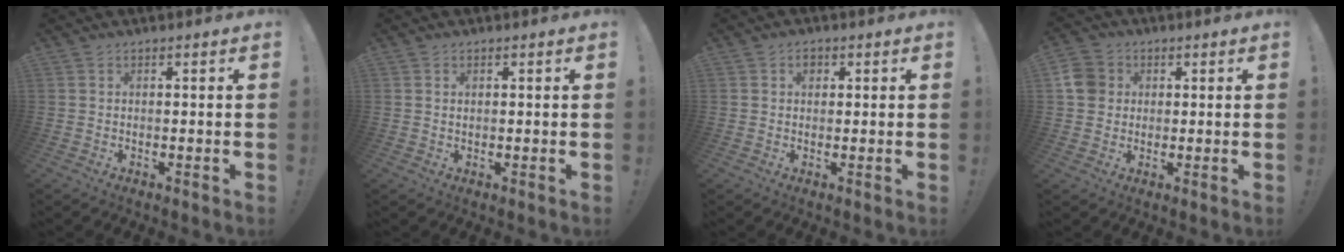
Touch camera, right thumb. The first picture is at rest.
{"total": 0.8, "force": [0.5, 0.5, 0.5], "torque": [-0.013, 0.002, 0.011]}
{"total": 2.4, "force": [0.9, 1.8, 1.3], "torque": [-0.003, -0.004, 0.012]}
{"total": 7.0, "force": [1.4, 6.4, 2.5], "torque": [-0.042, 0.006, 0.029]}